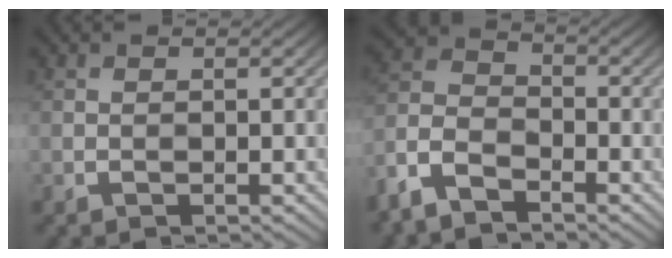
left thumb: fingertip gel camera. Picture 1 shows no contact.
{"total": 7.6, "force": [-5.5, 3.5, 3.8], "torque": [-0.095, -0.010, -0.130]}